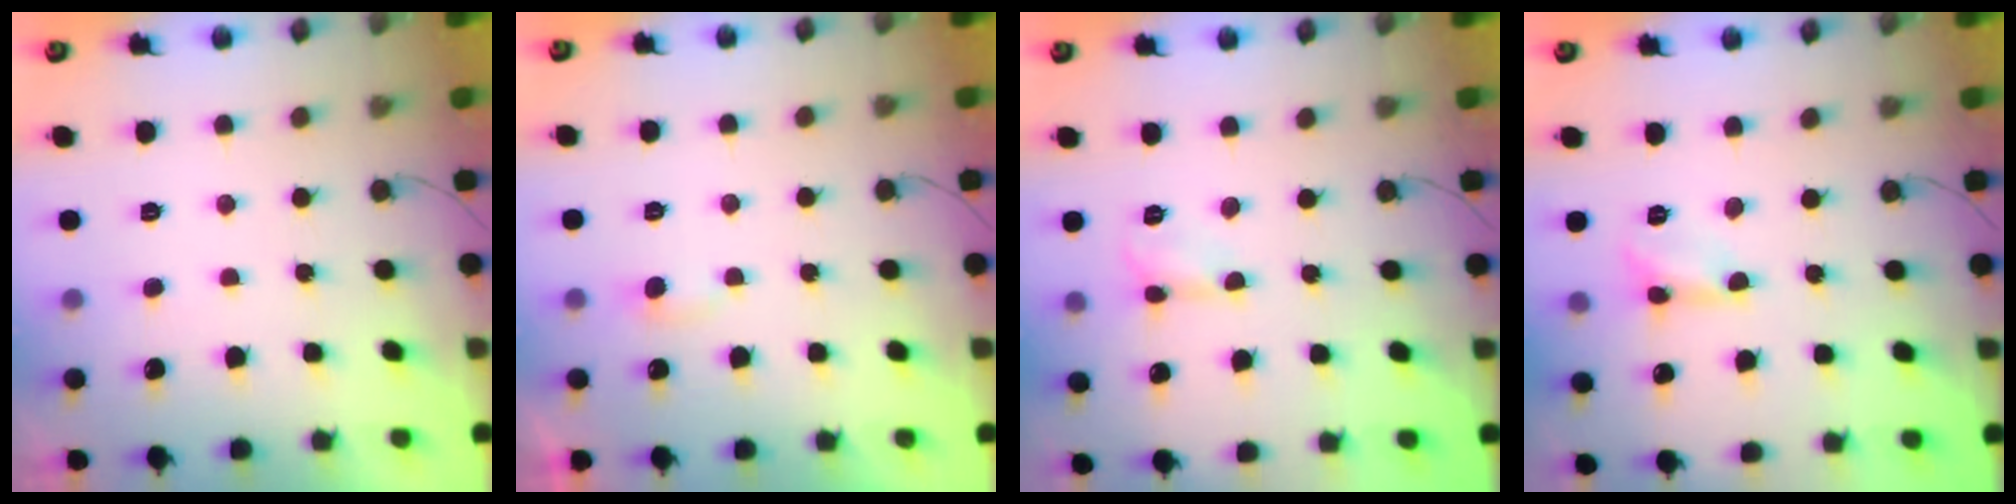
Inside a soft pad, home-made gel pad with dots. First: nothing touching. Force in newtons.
{"total": 3.8, "press": 3.7, "slide": 0.4}
{"total": 2.7, "press": 2.7, "slide": 0.2}
{"total": 2.3, "press": 2.3, "slide": 0.2}